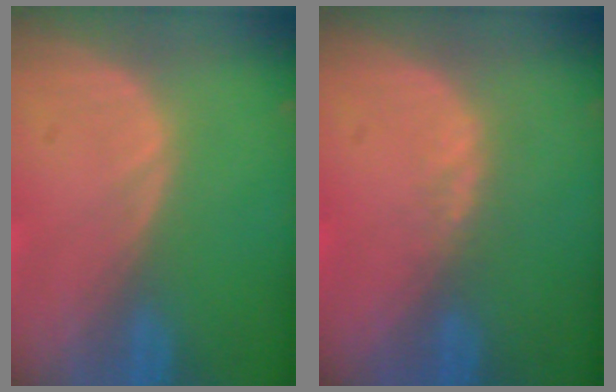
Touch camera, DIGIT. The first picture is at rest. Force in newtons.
{"total": 1.3, "press": 1.1, "slide": 0.7}